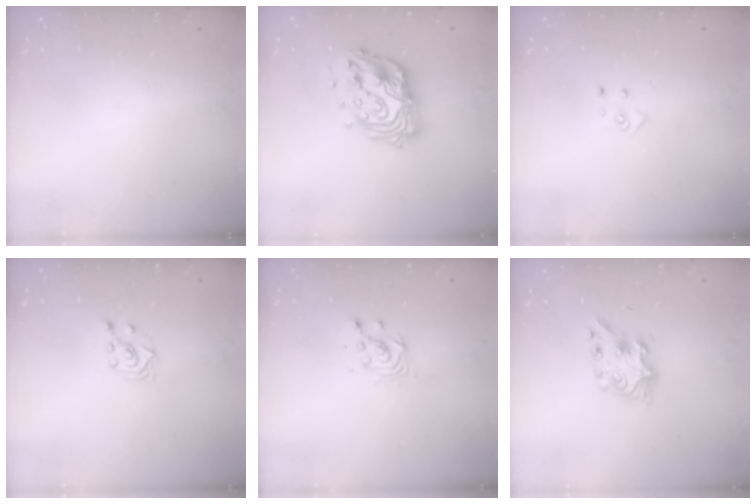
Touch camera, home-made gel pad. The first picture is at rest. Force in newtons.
{"total": 15.9, "press": 15.9, "slide": 1.1}
{"total": 4.3, "press": 4.3, "slide": 0.4}
{"total": 3.1, "press": 3.1, "slide": 0.8}
{"total": 3.7, "press": 3.7, "slide": 0.3}
{"total": 7.2, "press": 7.2, "slide": 0.2}